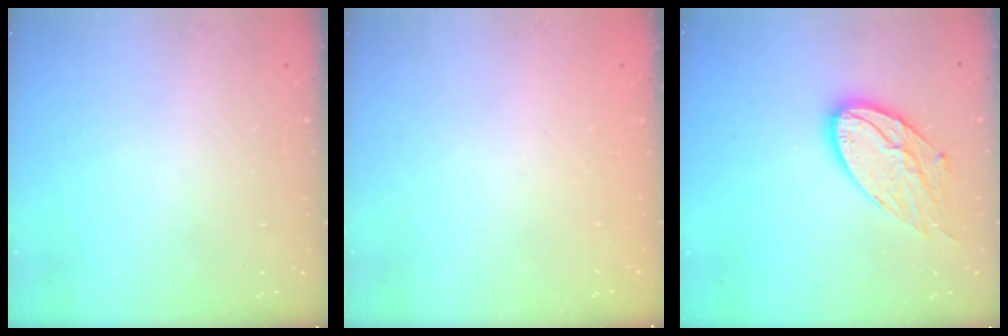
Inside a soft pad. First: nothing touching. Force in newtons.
{"total": 0.0}
{"total": 14.2, "press": 14.1, "slide": 1.2}